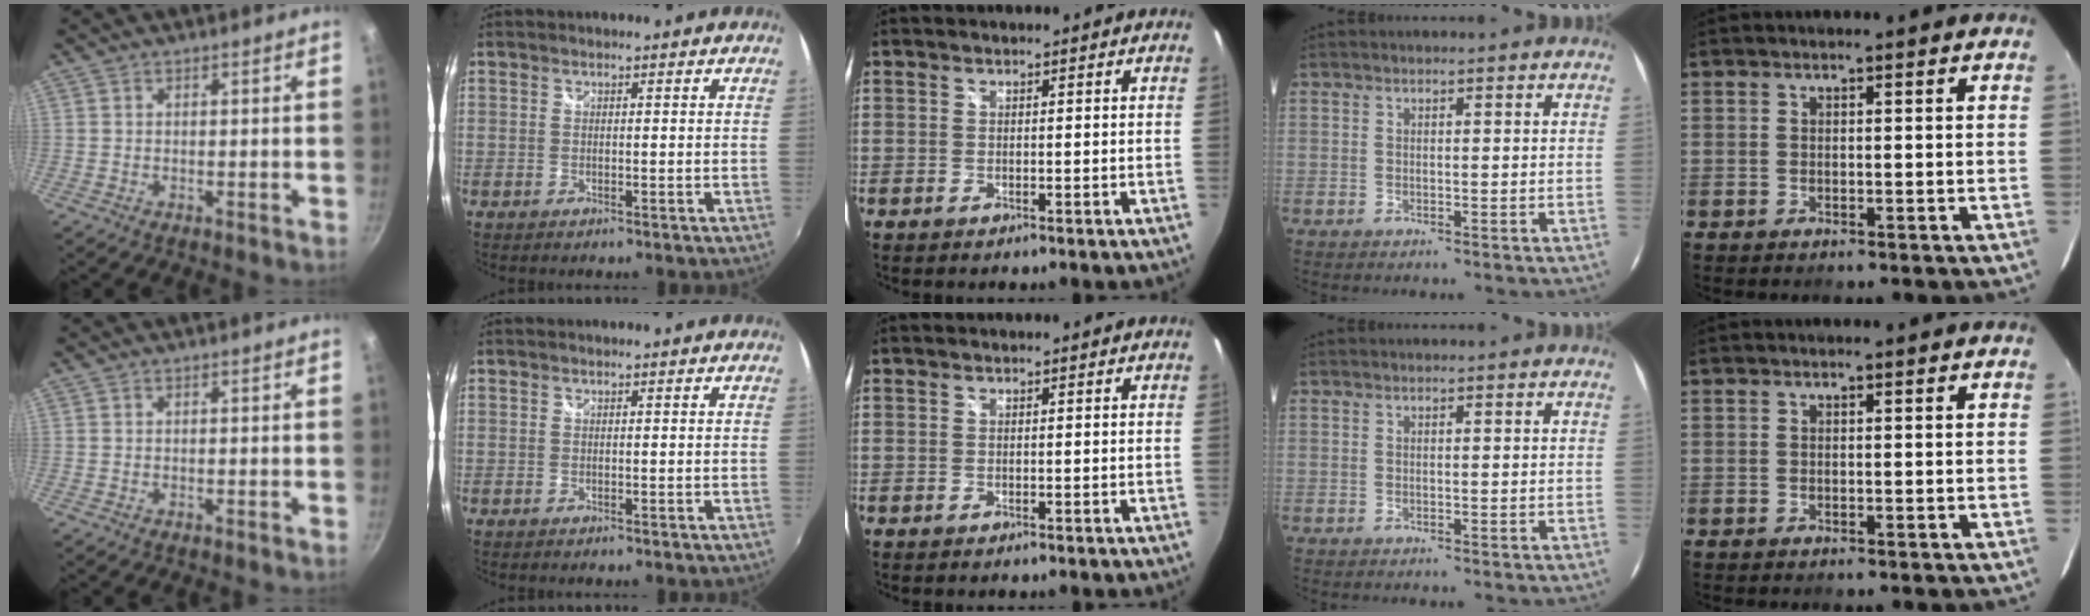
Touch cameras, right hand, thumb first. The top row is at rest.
{}